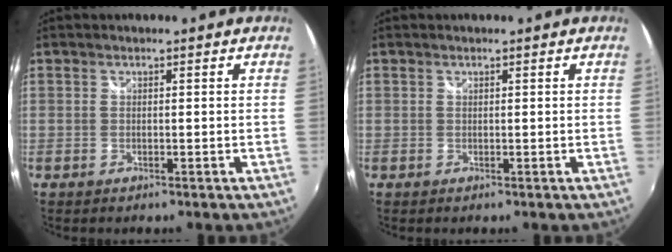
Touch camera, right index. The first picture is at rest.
{"total": 0.0}